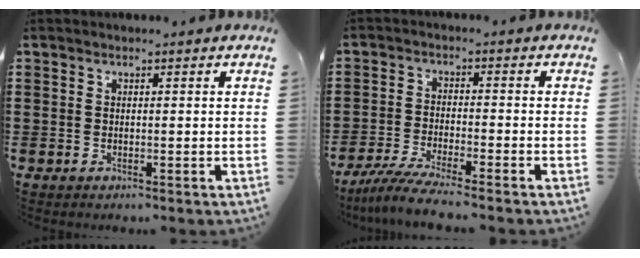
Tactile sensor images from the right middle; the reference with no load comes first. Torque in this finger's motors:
{"motor_torque": [1.18, -0.95, 0.14, 0.06]}